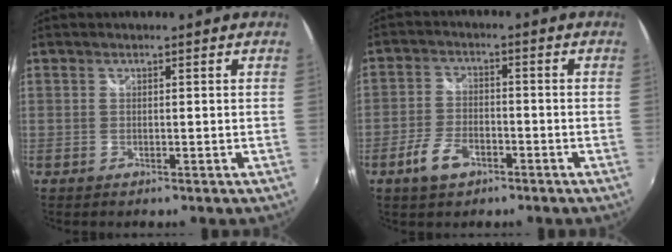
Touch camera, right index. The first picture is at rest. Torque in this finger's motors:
{"motor_torque": [0.38, -0.14, 0.16, 0.03]}